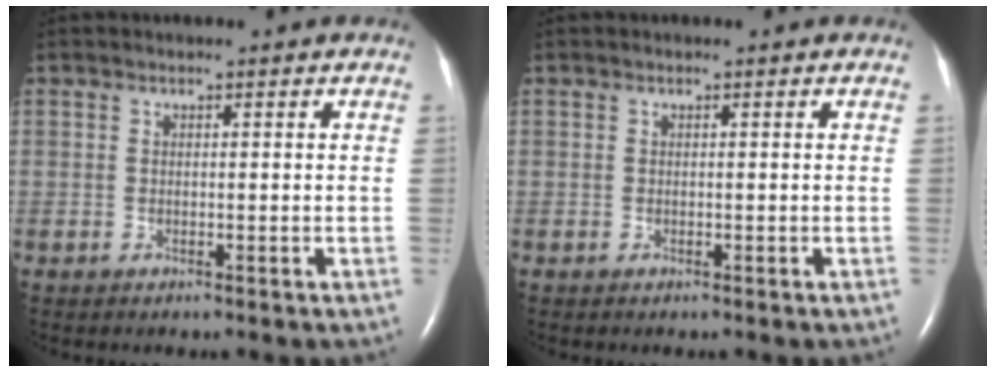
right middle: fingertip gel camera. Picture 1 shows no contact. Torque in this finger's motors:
{"motor_torque": [0.00, -0.01, 0.06, 0.01]}